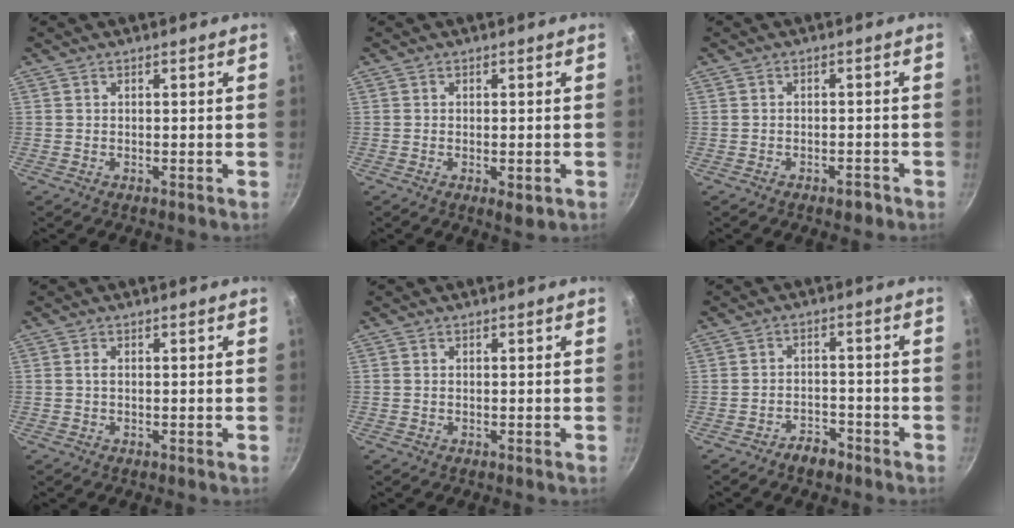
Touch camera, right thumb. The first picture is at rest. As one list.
[{"total": 3.0, "force": [-1.0, 1.2, 2.5], "torque": [-0.039, -0.011, -0.013]}, {"total": 2.3, "force": [-1.6, 1.2, 1.2], "torque": [-0.012, 0.018, -0.013]}, {"total": 0.8, "force": [0.0, 0.5, 0.7], "torque": [-0.012, 0.003, -0.001]}, {"total": 0.0}, {"total": 3.9, "force": [-3.1, 1.9, 1.3], "torque": [-0.010, 0.032, -0.047]}]